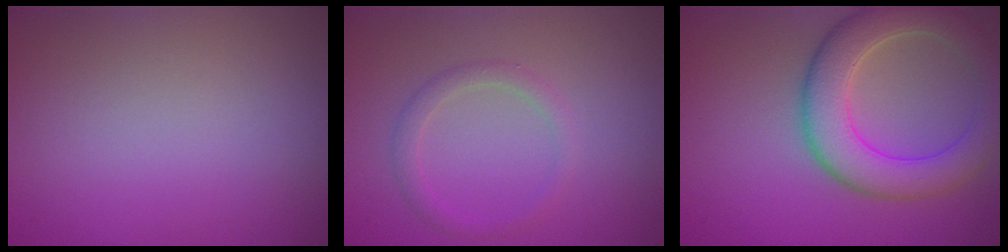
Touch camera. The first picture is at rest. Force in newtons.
{"total": 1.5, "press": 1.5, "slide": 0.1}
{"total": 6.6, "press": 6.6, "slide": 0.4}